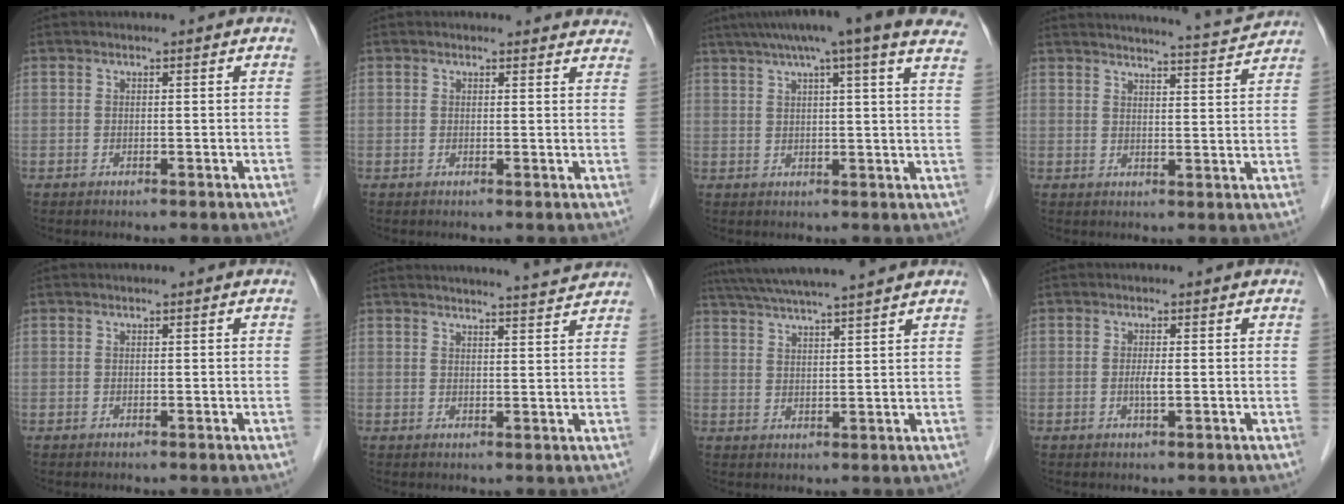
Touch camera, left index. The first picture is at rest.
{"total": 4.9, "force": [4.7, 1.4, 0.1], "torque": [0.016, -0.010, 0.025]}
{"total": 19.9, "force": [15.4, 0.3, 12.5], "torque": [-0.197, 0.029, 0.188]}
{"total": 9.0, "force": [8.9, -0.7, 1.7], "torque": [-0.036, -0.008, 0.109]}
{"total": 0.0}
{"total": 8.0, "force": [7.8, -0.7, 1.7], "torque": [-0.031, 0.002, 0.092]}
{"total": 13.2, "force": [11.6, -0.3, 6.3], "torque": [-0.114, 0.031, 0.171]}
{"total": 1.4, "force": [-0.2, 0.1, 1.3], "torque": [-0.029, -0.003, -0.004]}